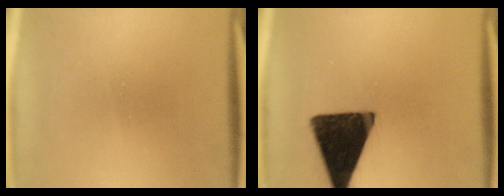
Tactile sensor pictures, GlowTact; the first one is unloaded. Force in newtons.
{"total": 17.4}